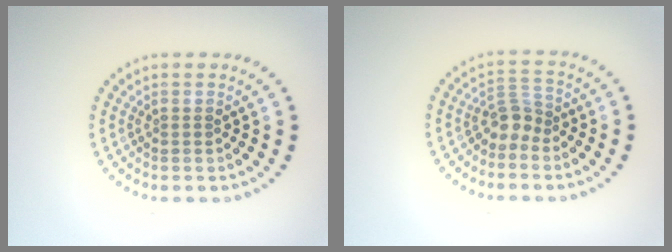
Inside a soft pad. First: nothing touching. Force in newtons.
{"total": 2.2, "press": 1.6, "slide": 1.5}